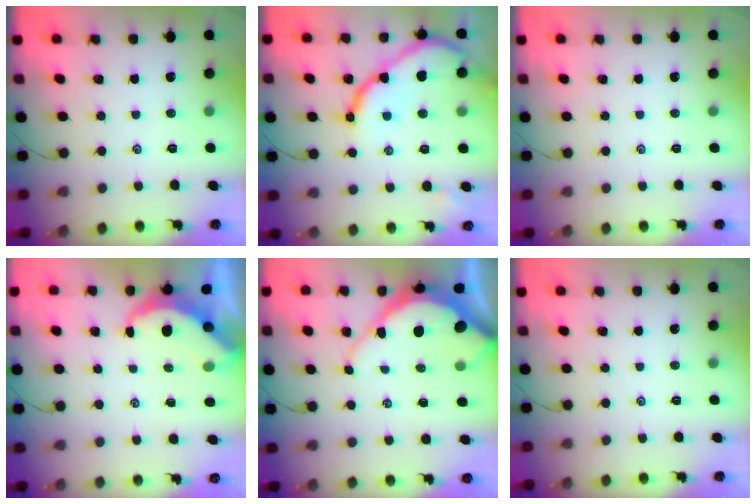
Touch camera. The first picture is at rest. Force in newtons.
{"total": 14.1, "press": 14.0, "slide": 1.5}
{"total": 0.0}
{"total": 5.1, "press": 5.0, "slide": 0.5}
{"total": 10.8, "press": 10.7, "slide": 1.0}
{"total": 0.0}